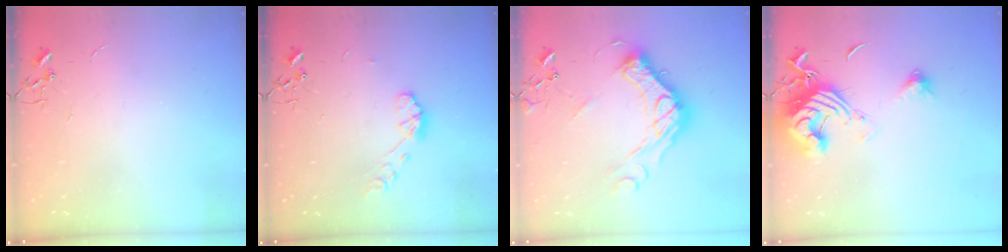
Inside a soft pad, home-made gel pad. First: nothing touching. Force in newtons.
{"total": 7.0, "press": 7.0, "slide": 0.5}
{"total": 18.0, "press": 18.0, "slide": 1.2}
{"total": 15.3, "press": 15.2, "slide": 1.8}